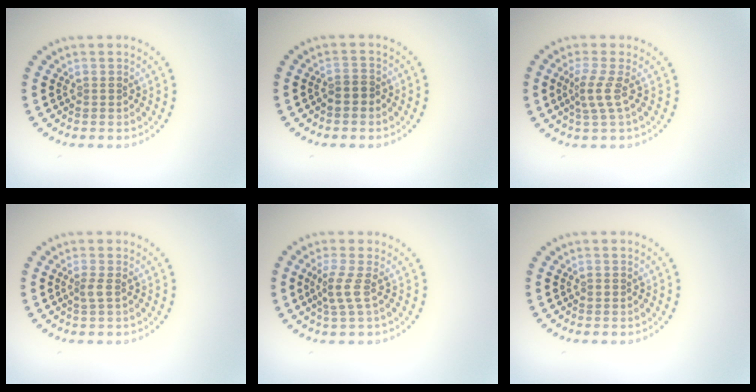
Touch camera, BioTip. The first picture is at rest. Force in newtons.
{"total": 1.5, "press": 1.4, "slide": 0.7}
{"total": 2.2, "press": 1.5, "slide": 1.6}
{"total": 1.0, "press": 0.8, "slide": 0.6}
{"total": 2.1, "press": 1.5, "slide": 1.5}
{"total": 0.5, "press": 0.5, "slide": 0.1}